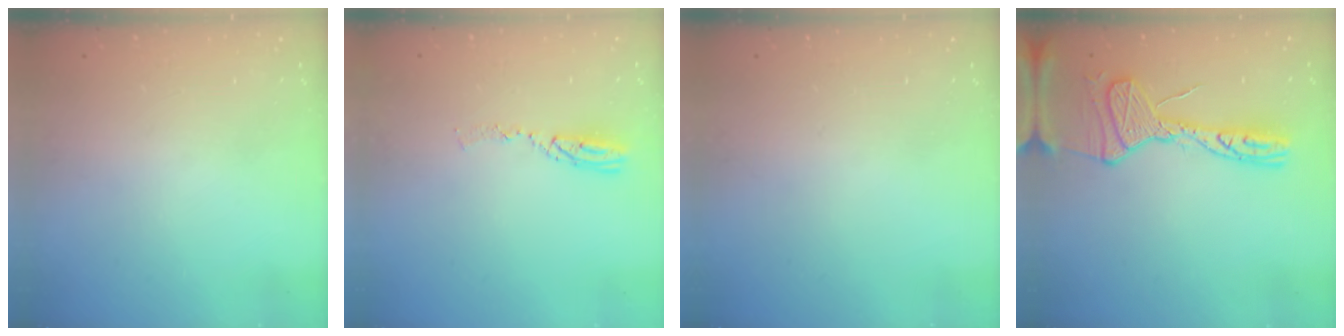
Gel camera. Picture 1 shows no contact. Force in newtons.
{"total": 6.5, "press": 6.5, "slide": 0.7}
{"total": 0.0}
{"total": 16.8, "press": 16.7, "slide": 1.7}